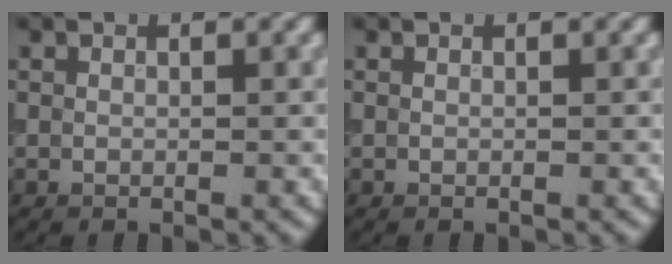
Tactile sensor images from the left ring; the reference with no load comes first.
{"total": 0.0}